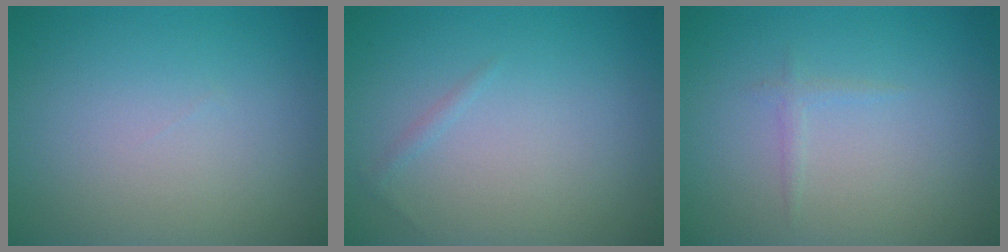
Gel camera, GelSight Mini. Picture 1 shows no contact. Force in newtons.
{"total": 0.5, "press": 0.5, "slide": 0.0}
{"total": 0.7, "press": 0.7, "slide": 0.1}